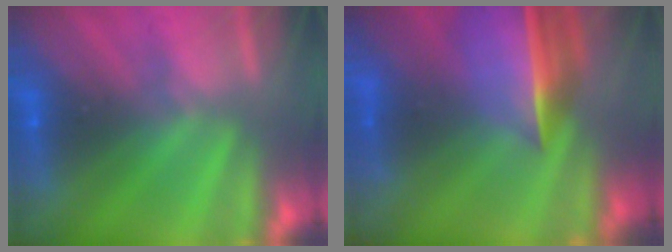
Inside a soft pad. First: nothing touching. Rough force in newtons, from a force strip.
{"total": 7.3}